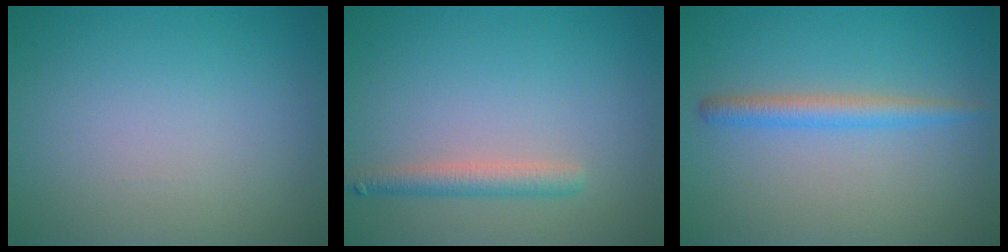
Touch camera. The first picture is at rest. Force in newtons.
{"total": 2.2, "press": 2.2, "slide": 0.1}
{"total": 2.2, "press": 2.2, "slide": 0.2}